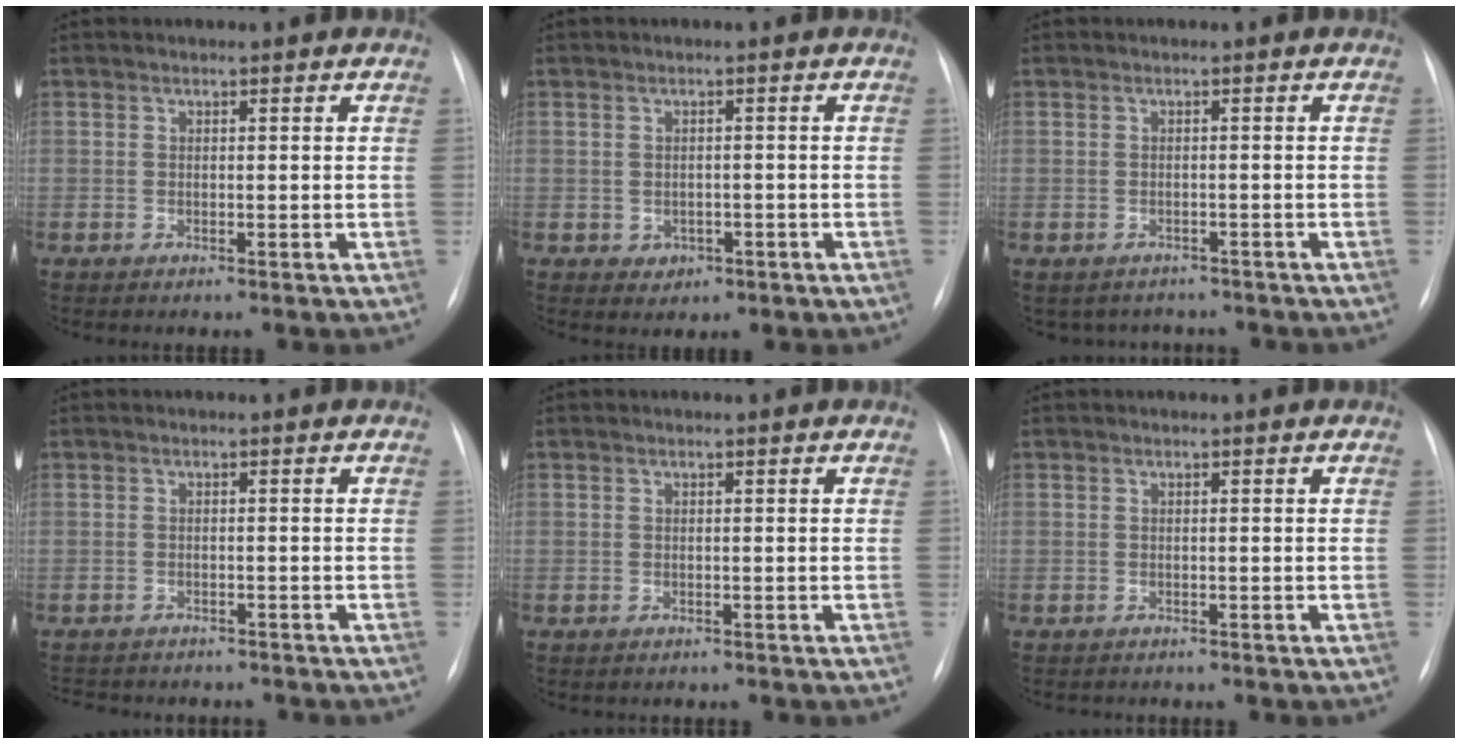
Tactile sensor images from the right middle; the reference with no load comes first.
{"total": 2.2, "force": [-0.7, 1.9, 0.8], "torque": [-0.009, 0.005, 0.002]}
{"total": 4.5, "force": [-3.9, 2.2, 0.1], "torque": [0.004, 0.009, -0.045]}
{"total": 8.0, "force": [-7.2, 2.8, 2.4], "torque": [-0.041, 0.001, -0.088]}
{"total": 0.0}
{"total": 0.8, "force": [-0.8, 0.2, 0.1], "torque": [-0.004, -0.001, -0.011]}